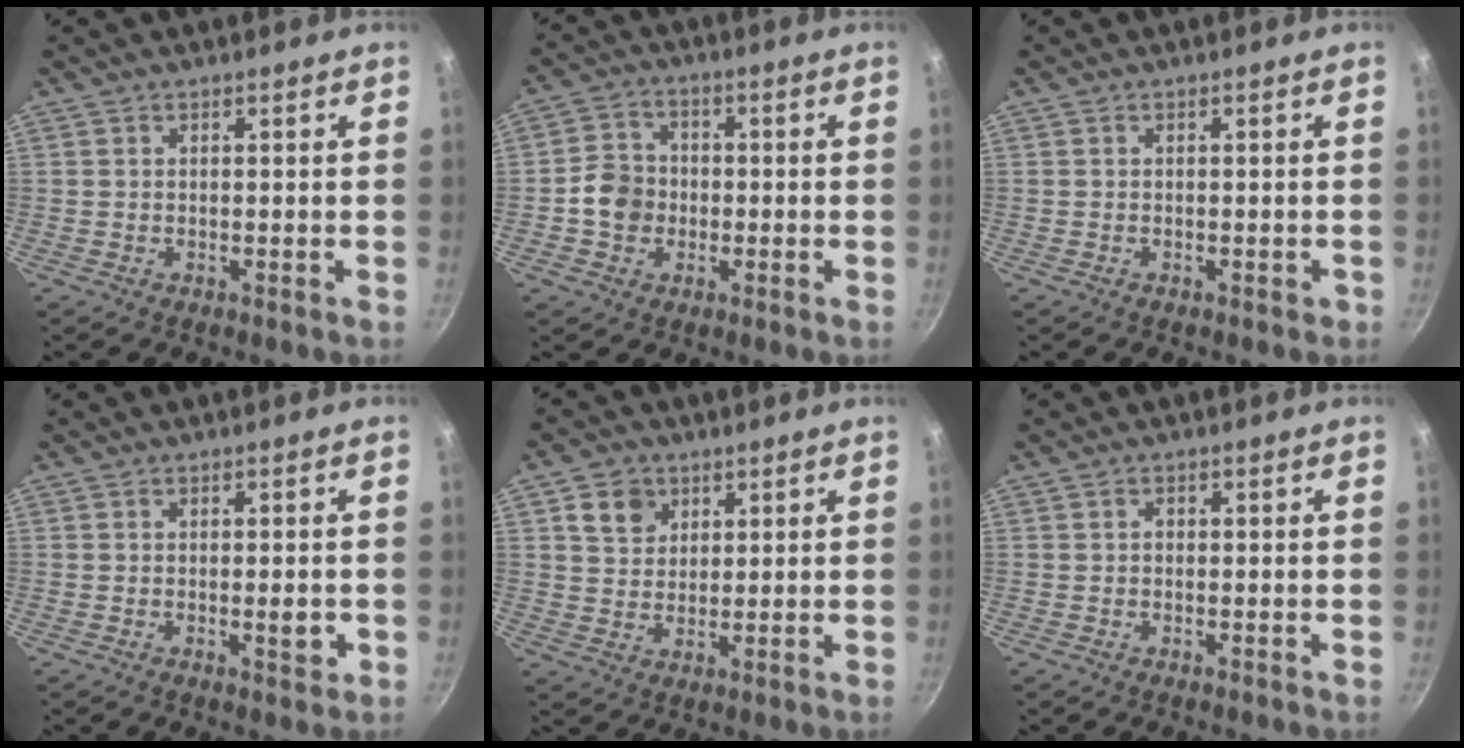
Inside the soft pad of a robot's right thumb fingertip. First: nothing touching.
{"total": 6.6, "force": [-1.3, 5.8, 2.9], "torque": [-0.025, 0.019, -0.033]}
{"total": 0.8, "force": [-0.4, 0.5, 0.4], "torque": [0.005, 0.006, -0.004]}
{"total": 2.6, "force": [-0.5, 0.9, 2.4], "torque": [-0.024, 0.004, -0.005]}
{"total": 5.9, "force": [2.6, 4.9, 2.2], "torque": [-0.010, -0.001, 0.048]}
{"total": 0.6, "force": [0.0, 0.5, 0.3], "torque": [-0.003, 0.004, -0.001]}